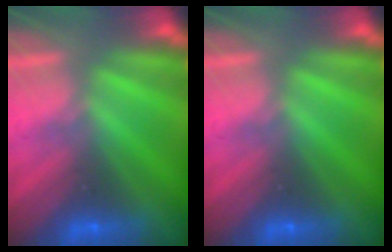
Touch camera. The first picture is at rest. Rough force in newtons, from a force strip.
{"total": 0.0}